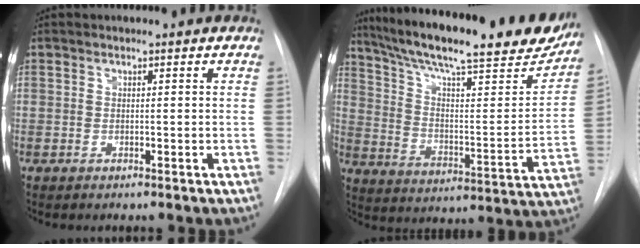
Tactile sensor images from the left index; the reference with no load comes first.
{"total": 29.2, "force": [23.7, 5.1, 16.3], "torque": [-0.255, -0.026, 0.325]}